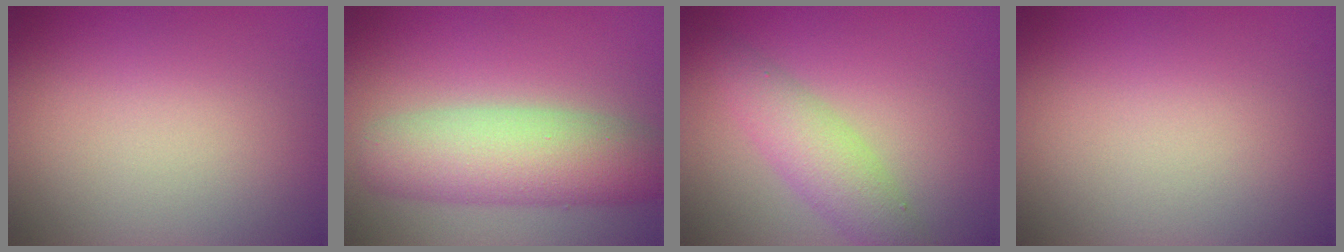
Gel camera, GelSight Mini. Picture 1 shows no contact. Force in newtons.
{"total": 7.1, "press": 7.1, "slide": 0.1}
{"total": 3.8, "press": 3.8, "slide": 0.0}
{"total": 0.0}